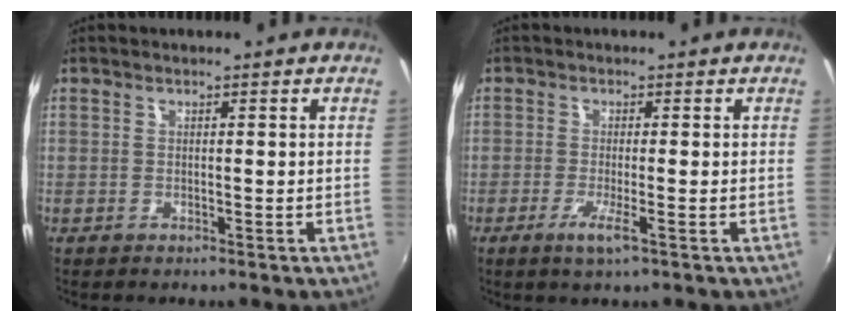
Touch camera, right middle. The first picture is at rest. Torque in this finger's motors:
{"motor_torque": [1.01, -1.13, 0.04, 0.05]}